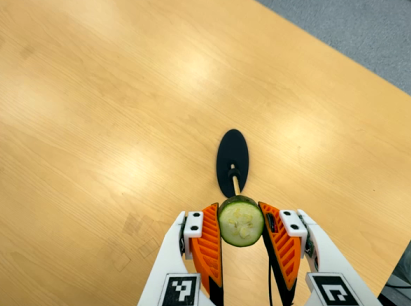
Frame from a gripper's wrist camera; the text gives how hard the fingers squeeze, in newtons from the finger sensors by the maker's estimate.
{"total": 11.3, "left": 11.7, "right": 10.9}